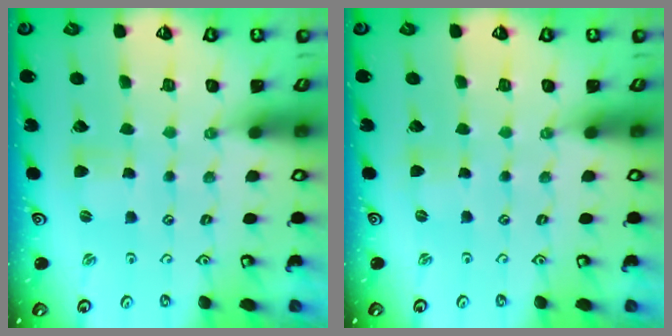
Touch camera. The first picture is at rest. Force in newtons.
{"total": 0.0}